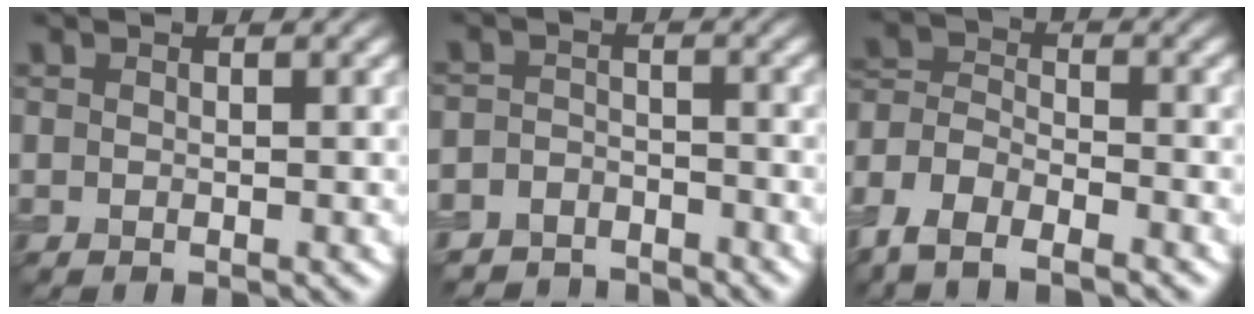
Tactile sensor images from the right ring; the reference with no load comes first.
{"total": 4.5, "force": [-4.1, 1.8, 0.0], "torque": [0.008, -0.006, -0.075]}
{"total": 6.3, "force": [-4.5, 2.9, 3.4], "torque": [-0.068, -0.001, -0.095]}